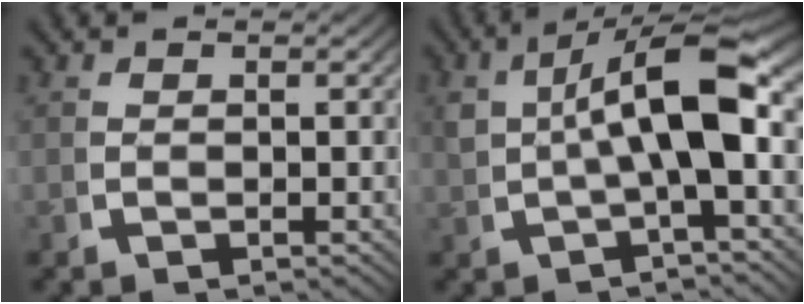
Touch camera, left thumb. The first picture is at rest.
{"total": 8.5, "force": [1.0, 3.5, 7.6], "torque": [-0.122, 0.004, 0.019]}